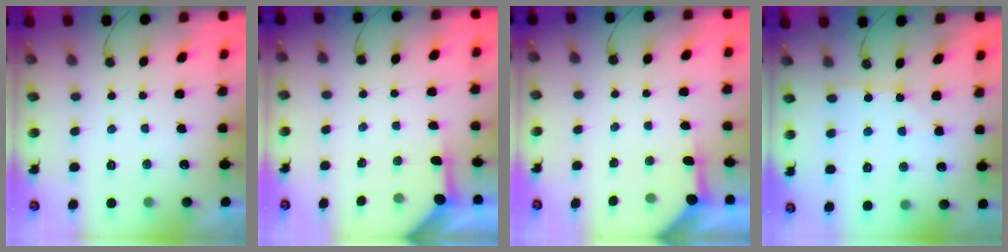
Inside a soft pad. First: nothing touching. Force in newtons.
{"total": 3.9, "press": 3.8, "slide": 0.4}
{"total": 3.8, "press": 3.7, "slide": 0.4}
{"total": 2.7, "press": 2.7, "slide": 0.4}